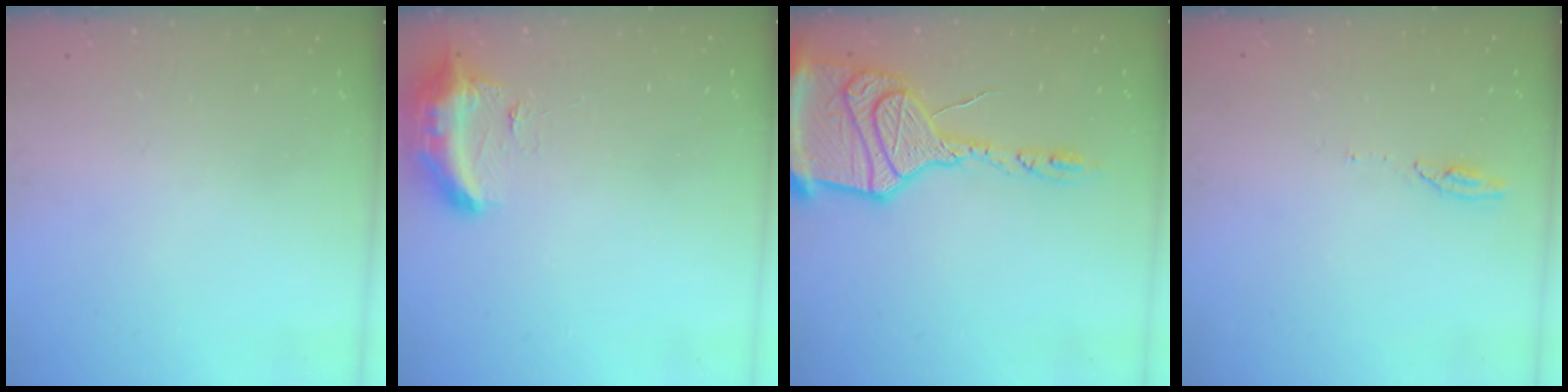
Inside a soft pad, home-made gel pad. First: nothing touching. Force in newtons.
{"total": 9.6, "press": 9.6, "slide": 0.6}
{"total": 23.1, "press": 22.5, "slide": 4.9}
{"total": 3.5, "press": 3.5, "slide": 0.3}